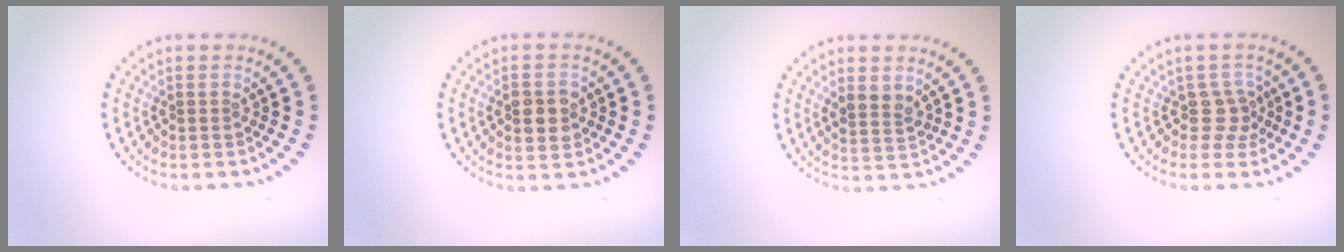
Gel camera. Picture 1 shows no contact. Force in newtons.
{"total": 2.8, "press": 2.8, "slide": 0.2}
{"total": 2.1, "press": 1.9, "slide": 1.0}
{"total": 2.2, "press": 1.6, "slide": 1.5}